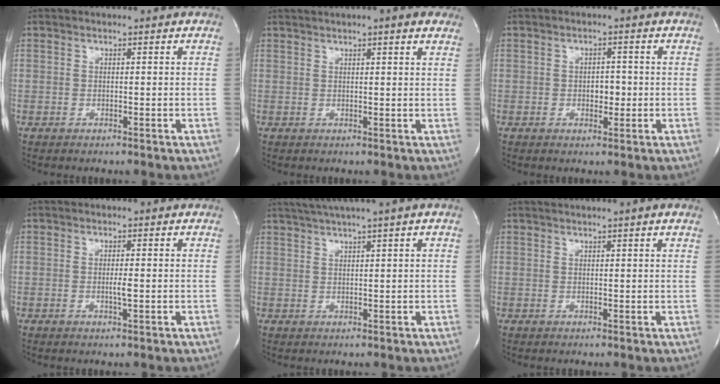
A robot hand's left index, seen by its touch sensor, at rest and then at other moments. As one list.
[{"total": 6.0, "force": [4.5, 0.4, 4.0], "torque": [-0.056, 0.026, 0.058]}, {"total": 2.4, "force": [-0.4, 1.5, 1.8], "torque": [-0.028, 0.000, -0.004]}, {"total": 1.4, "force": [-0.3, 0.0, 1.3], "torque": [-0.032, -0.006, -0.004]}, {"total": 6.4, "force": [4.7, -1.6, 4.1], "torque": [-0.065, 0.025, 0.078]}, {"total": 3.8, "force": [3.0, -0.6, 2.3], "torque": [-0.034, 0.021, 0.043]}]